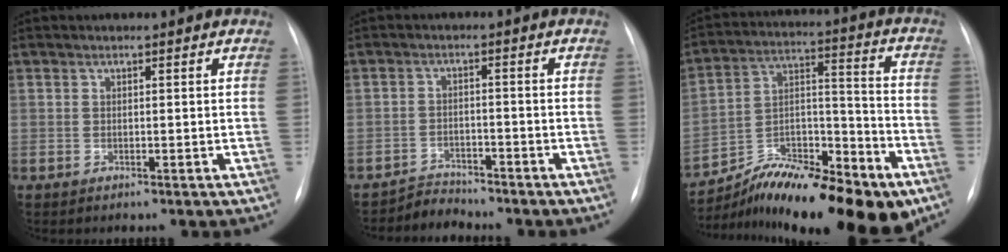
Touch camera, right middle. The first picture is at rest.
{"total": 3.2, "force": [-2.9, 0.4, -1.1], "torque": [0.024, -0.008, -0.050]}
{"total": 19.6, "force": [-15.1, 4.0, 11.8], "torque": [-0.163, 0.035, -0.250]}